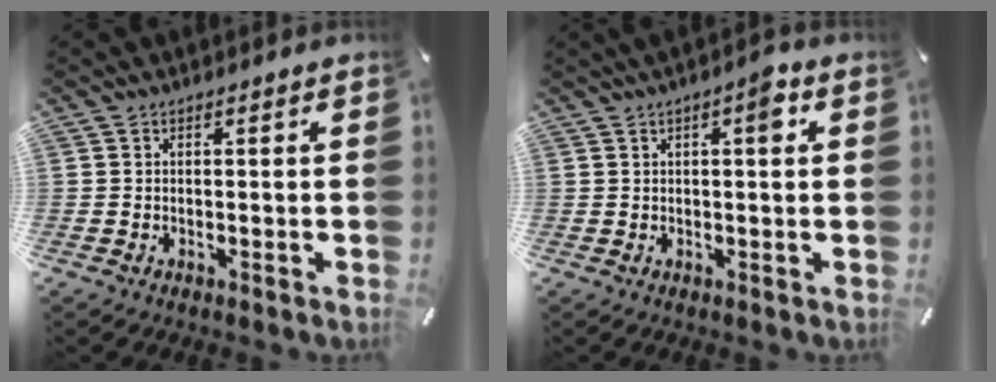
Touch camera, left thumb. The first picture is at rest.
{"total": 4.5, "force": [1.6, 1.5, 4.0], "torque": [-0.050, -0.002, 0.016]}